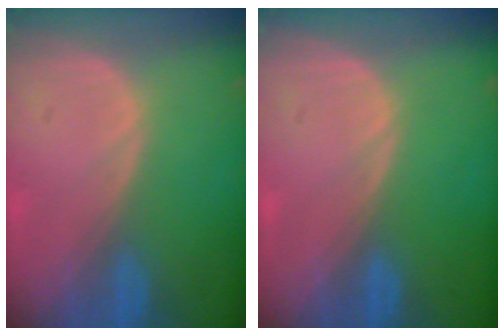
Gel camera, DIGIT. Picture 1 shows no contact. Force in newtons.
{"total": 0.0}